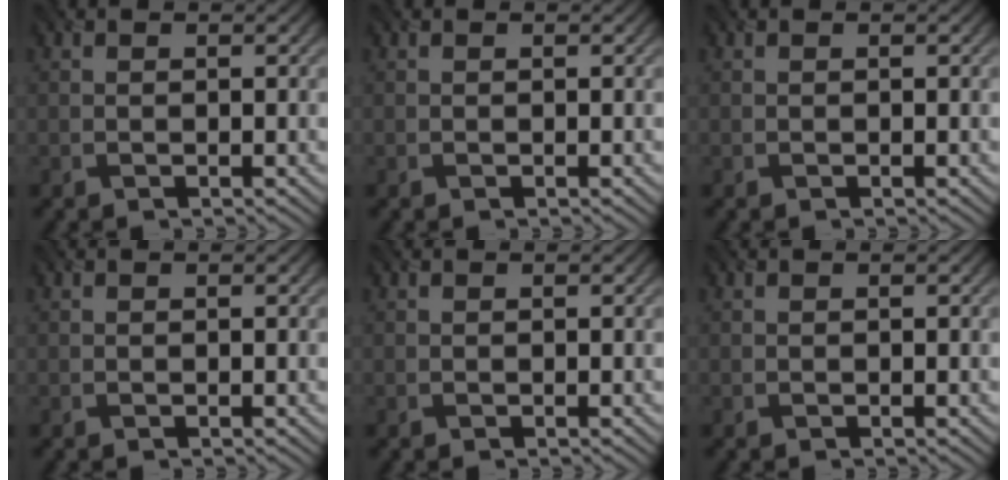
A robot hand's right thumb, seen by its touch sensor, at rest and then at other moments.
{"total": 0.0}
{"total": 0.0}
{"total": 0.0}
{"total": 0.0}
{"total": 0.0}